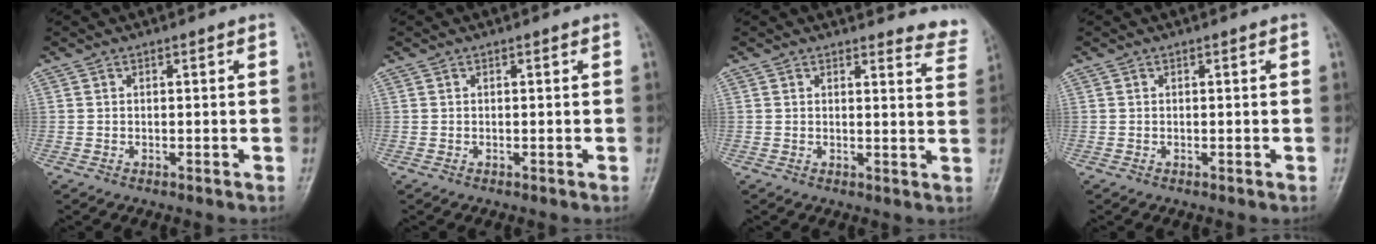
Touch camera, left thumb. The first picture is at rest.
{"total": 0.0}
{"total": 6.5, "force": [6.4, 1.1, -0.3], "torque": [0.032, -0.062, 0.045]}
{"total": 0.0}